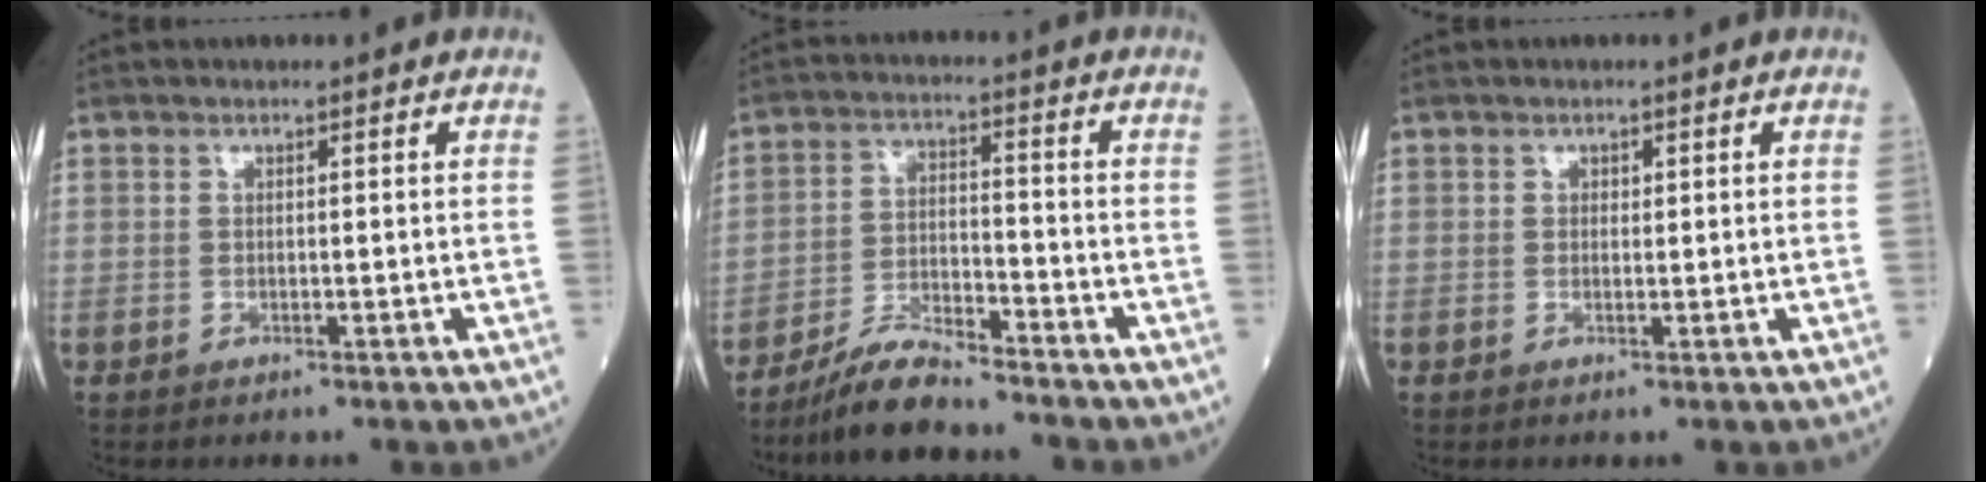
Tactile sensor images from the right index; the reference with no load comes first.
{"total": 7.4, "force": [-6.8, 0.7, 3.0], "torque": [-0.062, -0.013, -0.127]}
{"total": 0.6, "force": [0.3, 0.5, 0.2], "torque": [0.000, -0.001, 0.003]}